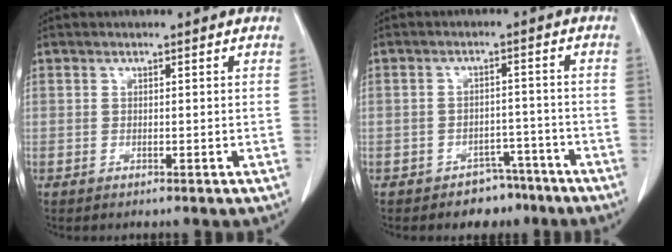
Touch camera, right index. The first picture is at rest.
{"total": 4.6, "force": [-3.4, 3.0, 0.9], "torque": [-0.003, 0.017, -0.042]}